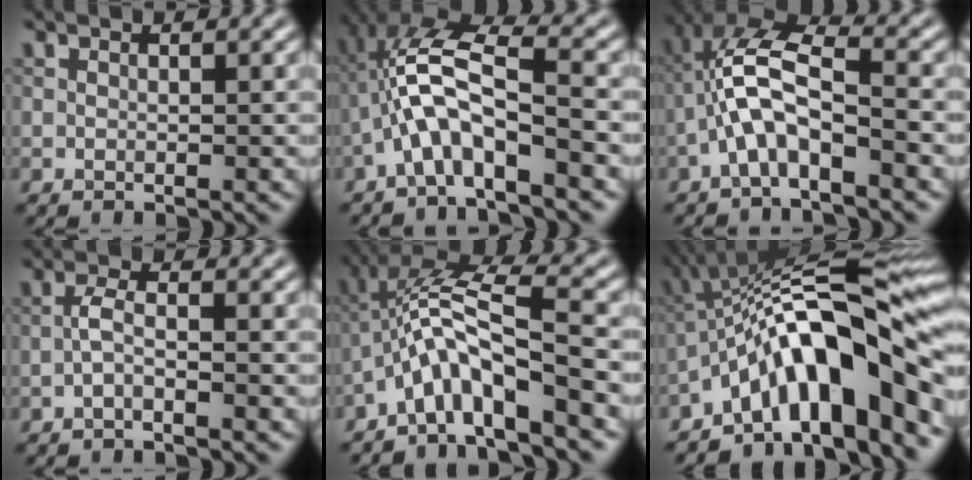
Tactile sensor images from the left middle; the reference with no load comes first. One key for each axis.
{"total": 6.5, "fx": -2.6, "fy": 1.8, "fz": 5.7, "tx": -0.117, "ty": 0.021, "tz": -0.056}
{"total": 6.1, "fx": -2.2, "fy": 2.0, "fz": 5.3, "tx": -0.108, "ty": 0.022, "tz": -0.049}
{"total": 1.7, "fx": -0.9, "fy": 0.3, "fz": 1.3, "tx": -0.030, "ty": 0.006, "tz": -0.024}
{"total": 7.8, "fx": -3.6, "fy": 1.6, "fz": 6.7, "tx": -0.124, "ty": 0.020, "tz": -0.072}
{"total": 14.2, "fx": -4.7, "fy": 4.4, "fz": 12.7, "tx": -0.171, "ty": 0.026, "tz": -0.081}